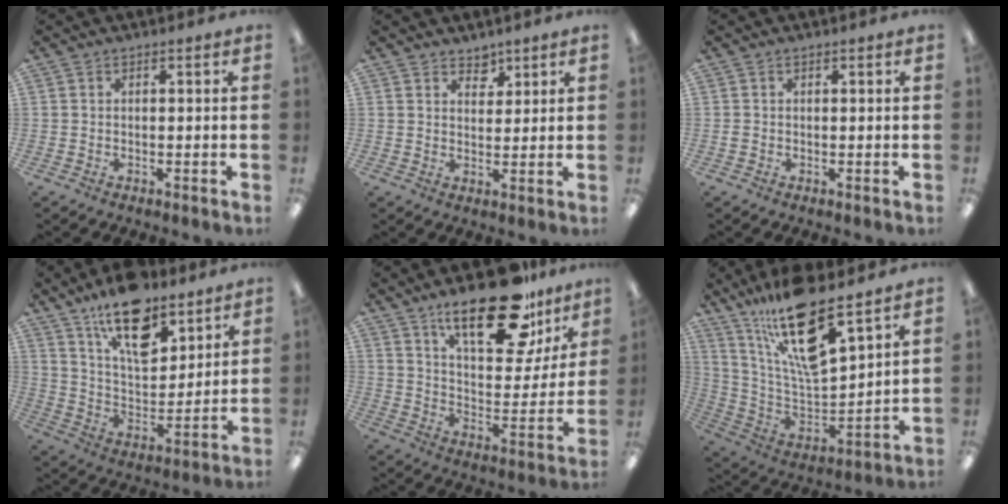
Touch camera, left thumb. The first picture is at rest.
{"total": 3.8, "force": [3.2, 1.9, 0.3], "torque": [0.010, -0.023, 0.056]}
{"total": 0.6, "force": [-0.1, 0.6, 0.2], "torque": [-0.004, 0.004, -0.003]}
{"total": 16.9, "force": [11.8, 7.9, 9.2], "torque": [-0.147, -0.062, 0.205]}
{"total": 24.3, "force": [16.0, 9.9, 15.4], "torque": [-0.224, -0.089, 0.266]}
{"total": 19.4, "force": [14.2, 4.7, 12.4], "torque": [-0.238, -0.094, 0.240]}